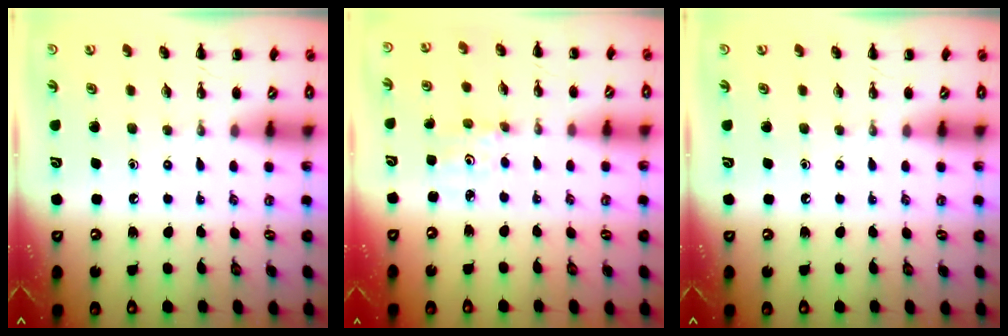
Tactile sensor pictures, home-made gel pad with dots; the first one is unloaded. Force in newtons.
{"total": 1.4, "press": 1.3, "slide": 0.5}
{"total": 0.0}